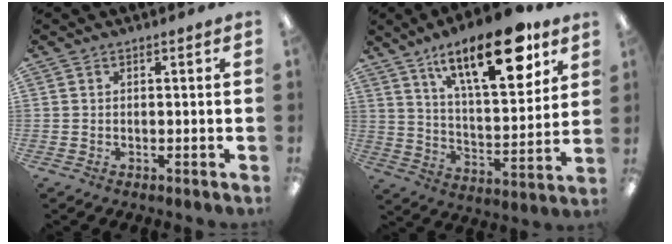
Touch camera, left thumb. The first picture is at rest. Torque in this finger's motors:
{"motor_torque": [0.43, 0.58, 1.36, -1.41, 0.16]}